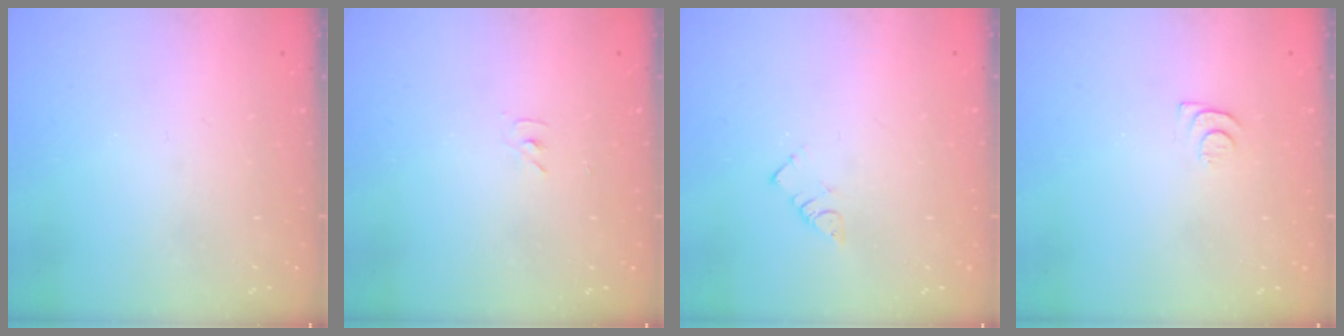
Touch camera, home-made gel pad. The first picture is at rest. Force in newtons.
{"total": 3.5, "press": 3.5, "slide": 0.5}
{"total": 2.5, "press": 2.5, "slide": 0.1}
{"total": 4.1, "press": 4.0, "slide": 0.6}